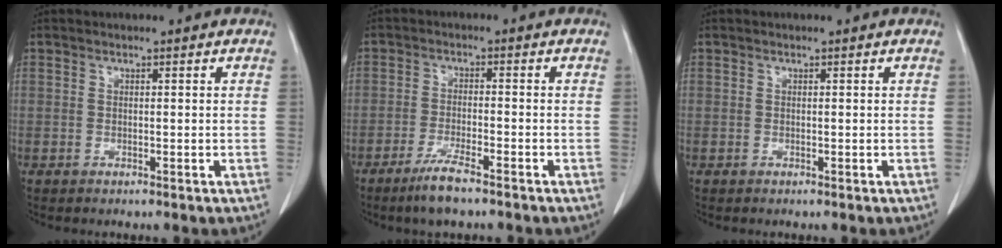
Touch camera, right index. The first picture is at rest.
{"total": 5.1, "force": [-3.7, 0.4, 3.4], "torque": [-0.071, -0.010, -0.069]}
{"total": 0.0}